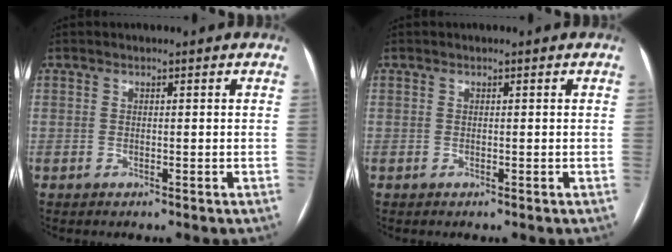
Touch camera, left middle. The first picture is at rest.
{"total": 0.0}